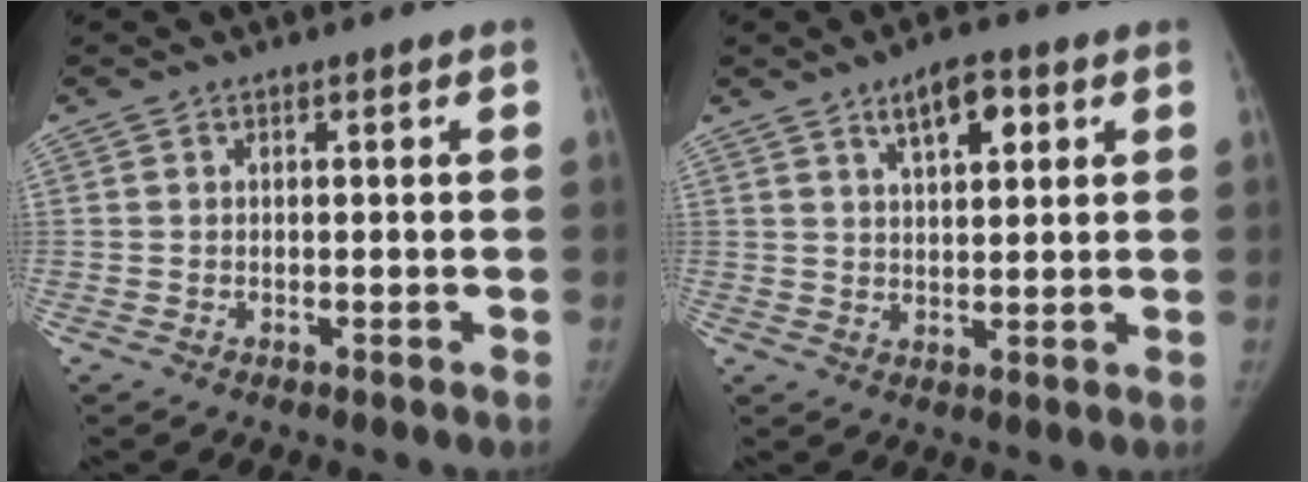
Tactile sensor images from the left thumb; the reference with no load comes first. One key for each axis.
{"total": 6.6, "fx": 3.3, "fy": 2.9, "fz": 5.0, "tx": -0.064, "ty": -0.012, "tz": 0.052}